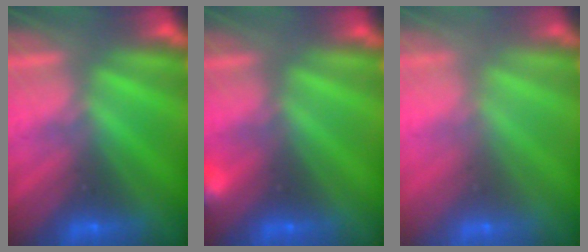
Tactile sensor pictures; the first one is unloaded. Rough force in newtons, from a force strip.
{"total": 2.9}
{"total": 7.0}